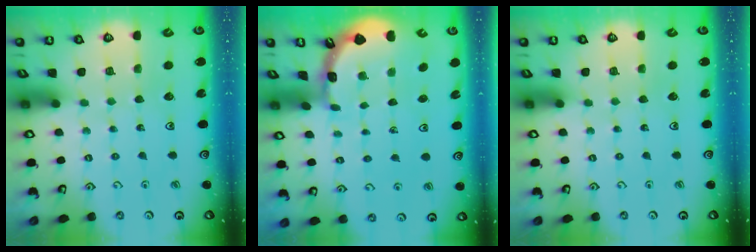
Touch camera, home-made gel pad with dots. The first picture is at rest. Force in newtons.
{"total": 1.7, "press": 1.7, "slide": 0.1}
{"total": 0.0}